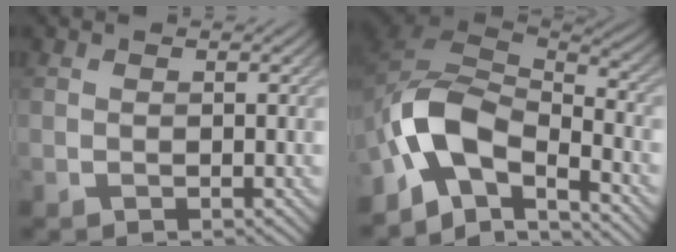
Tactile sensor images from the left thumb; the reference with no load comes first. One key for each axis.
{"total": 10.9, "fx": -5.6, "fy": 5.5, "fz": 7.5, "tx": -0.151, "ty": -0.012, "tz": -0.127}